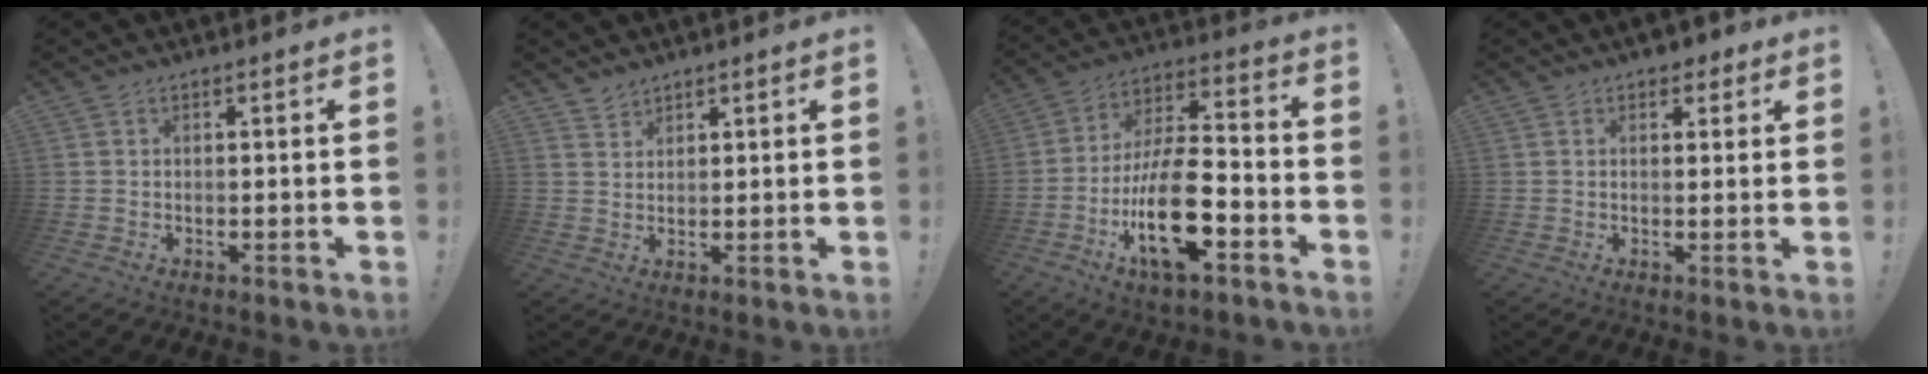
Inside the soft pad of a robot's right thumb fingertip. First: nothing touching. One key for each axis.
{"total": 2.8, "fx": 2.6, "fy": 1.1, "fz": 0.1, "tx": 0.005, "ty": -0.020, "tz": 0.048}
{"total": 20.2, "fx": -7.7, "fy": 8.2, "fz": 16.8, "tx": -0.313, "ty": 0.042, "tz": -0.124}
{"total": 3.2, "fx": 1.9, "fy": 2.0, "fz": 1.7, "tx": -0.008, "ty": -0.007, "tz": 0.030}